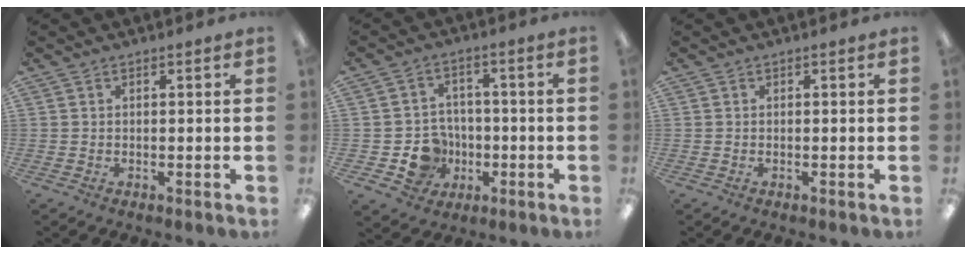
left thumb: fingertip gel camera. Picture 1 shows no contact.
{"total": 9.1, "force": [-2.7, 8.1, 3.2], "torque": [-0.078, 0.022, -0.041]}
{"total": 0.0}